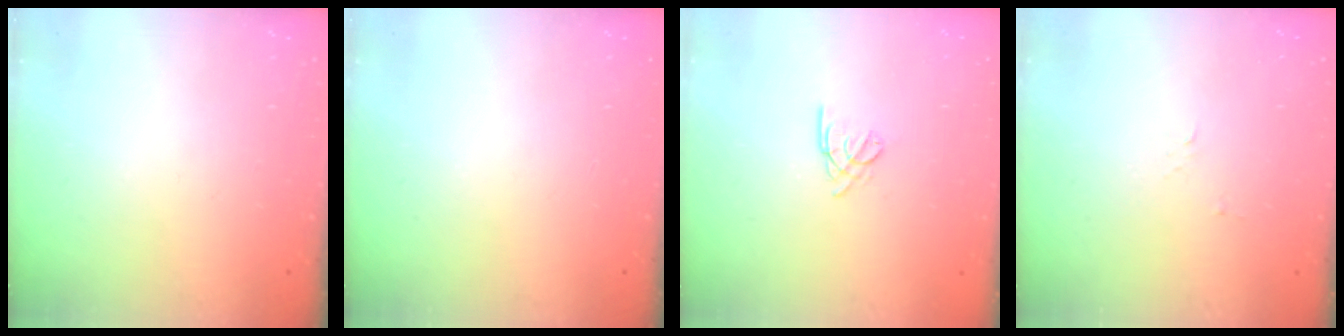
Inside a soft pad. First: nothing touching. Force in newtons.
{"total": 0.0}
{"total": 1.8, "press": 1.7, "slide": 0.5}
{"total": 2.7, "press": 2.7, "slide": 0.3}